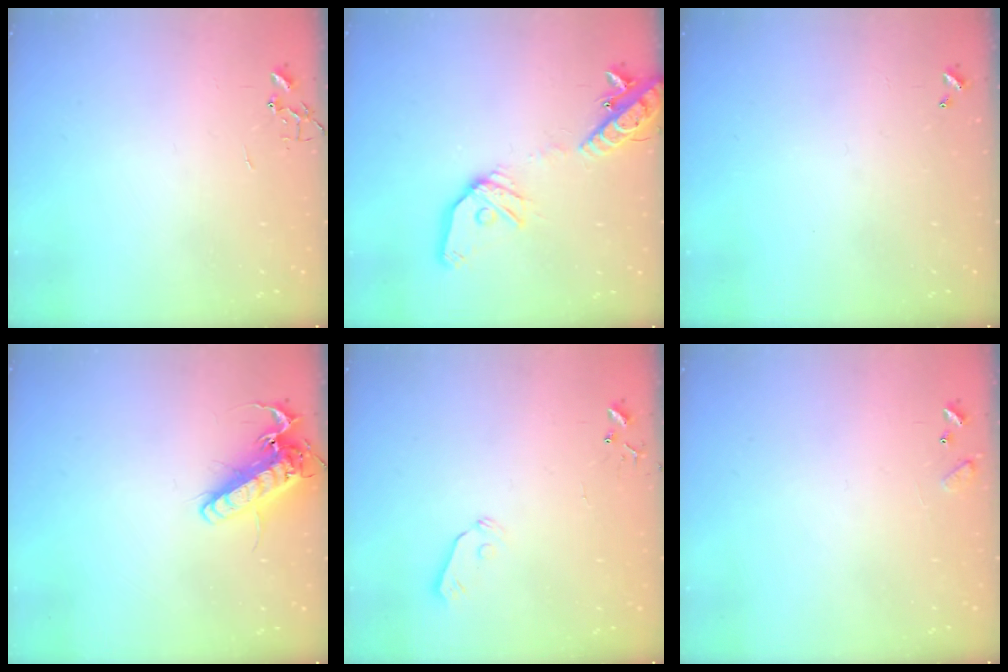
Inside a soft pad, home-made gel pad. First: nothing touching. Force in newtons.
{"total": 17.4, "press": 17.1, "slide": 3.1}
{"total": 0.0}
{"total": 16.2, "press": 16.0, "slide": 2.5}
{"total": 4.3, "press": 4.3, "slide": 0.7}
{"total": 6.4, "press": 6.4, "slide": 0.5}